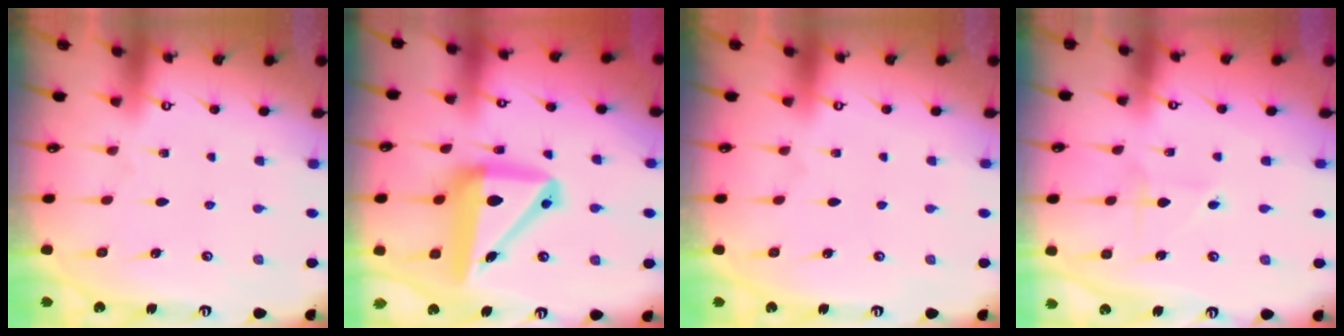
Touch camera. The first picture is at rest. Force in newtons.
{"total": 13.9, "press": 13.7, "slide": 2.4}
{"total": 0.0}
{"total": 2.0, "press": 2.0, "slide": 0.1}